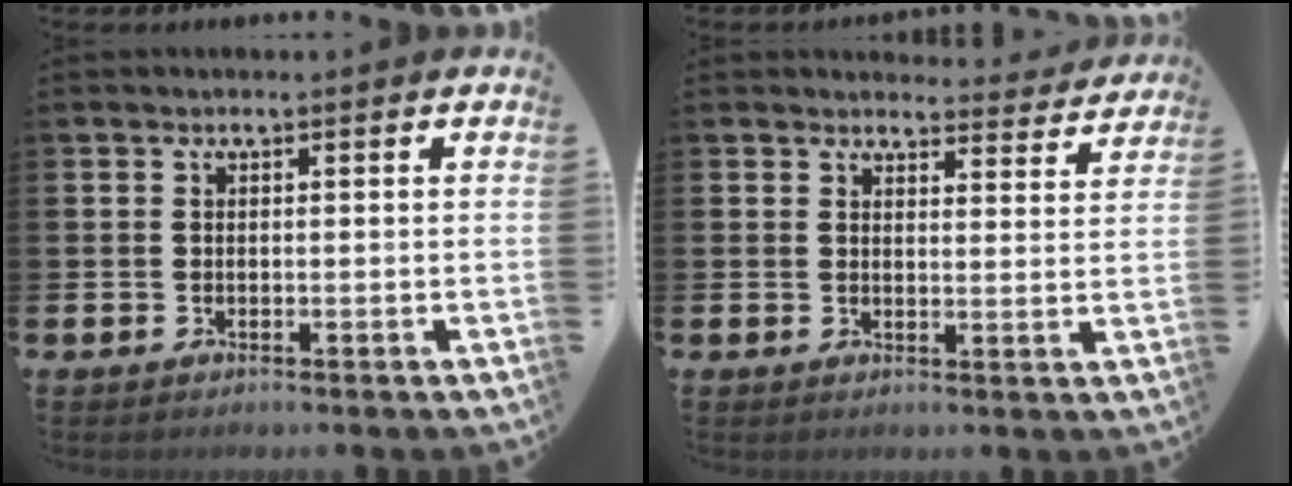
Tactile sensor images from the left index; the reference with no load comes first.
{"total": 3.5, "force": [3.5, 0.4, 0.0], "torque": [0.002, -0.027, 0.060]}